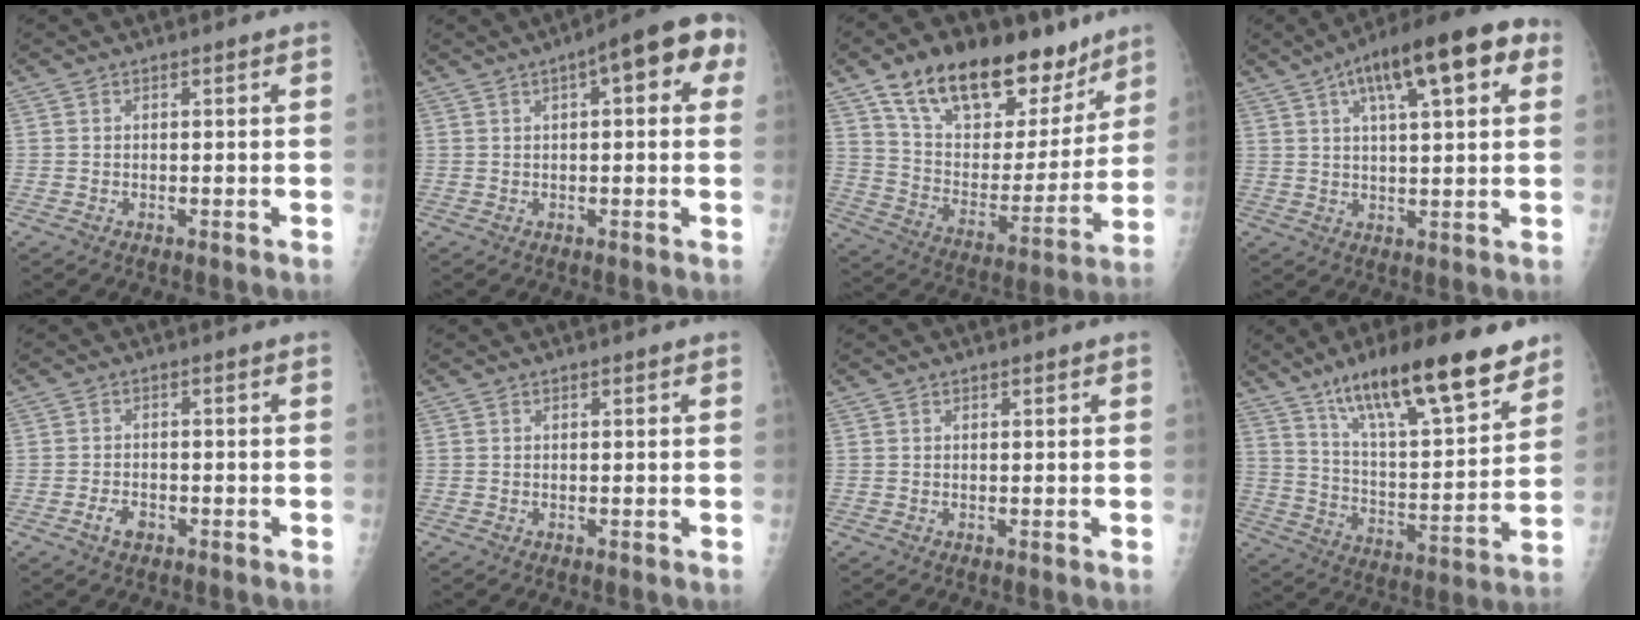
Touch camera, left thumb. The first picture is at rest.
{"total": 11.2, "force": [3.9, 4.0, 9.7], "torque": [-0.099, 0.021, 0.041]}
{"total": 26.5, "force": [17.7, 13.2, 14.7], "torque": [-0.189, -0.049, 0.289]}
{"total": 17.2, "force": [7.3, 5.7, 14.5], "torque": [-0.198, 0.018, 0.104]}
{"total": 2.7, "force": [-1.3, 1.7, 1.6], "torque": [-0.025, 0.007, -0.021]}
{"total": 0.0}
{"total": 0.6, "force": [0.4, 0.3, 0.1], "torque": [-0.001, -0.003, 0.005]}
{"total": 23.1, "force": [15.4, 6.0, 16.2], "torque": [-0.233, -0.061, 0.255]}